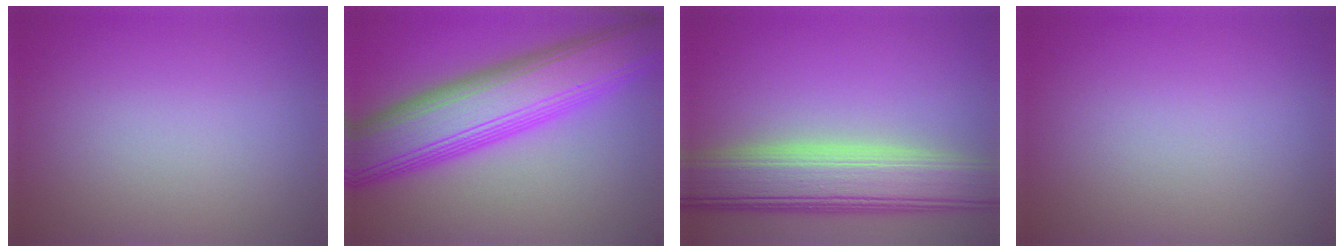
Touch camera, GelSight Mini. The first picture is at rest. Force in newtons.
{"total": 10.6, "press": 10.6, "slide": 0.4}
{"total": 8.6, "press": 8.6, "slide": 0.8}
{"total": 0.0}